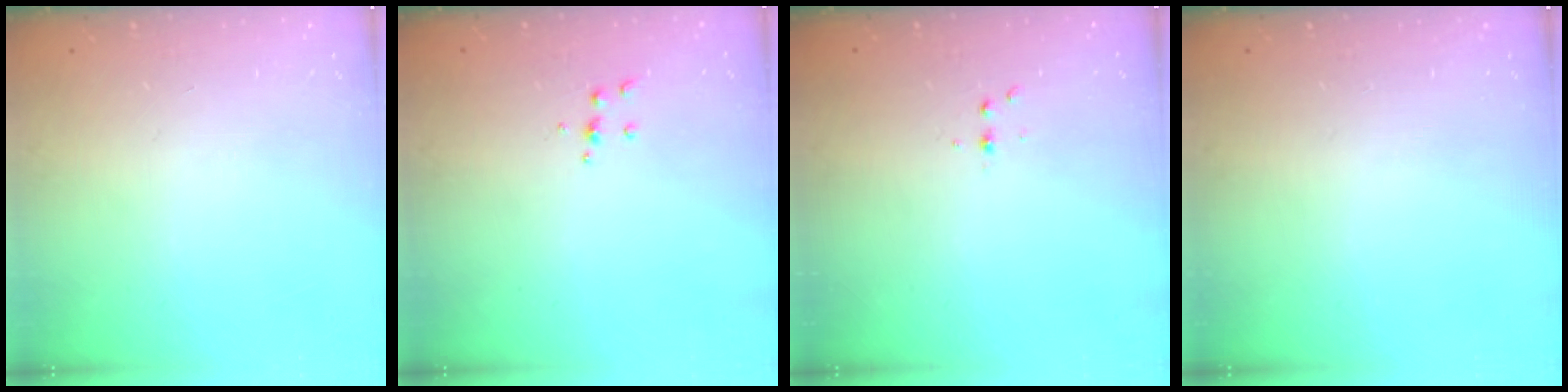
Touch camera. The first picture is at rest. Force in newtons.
{"total": 5.0, "press": 4.9, "slide": 0.8}
{"total": 3.2, "press": 3.1, "slide": 0.4}
{"total": 0.0}